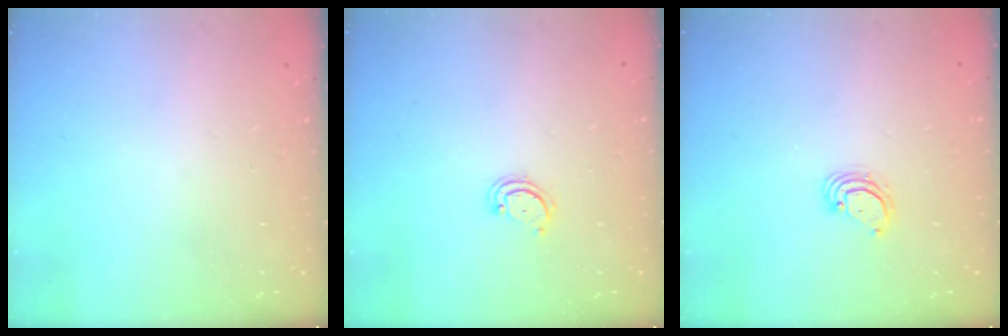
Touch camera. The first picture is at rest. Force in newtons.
{"total": 2.6, "press": 2.6, "slide": 0.3}
{"total": 3.0, "press": 3.0, "slide": 0.2}